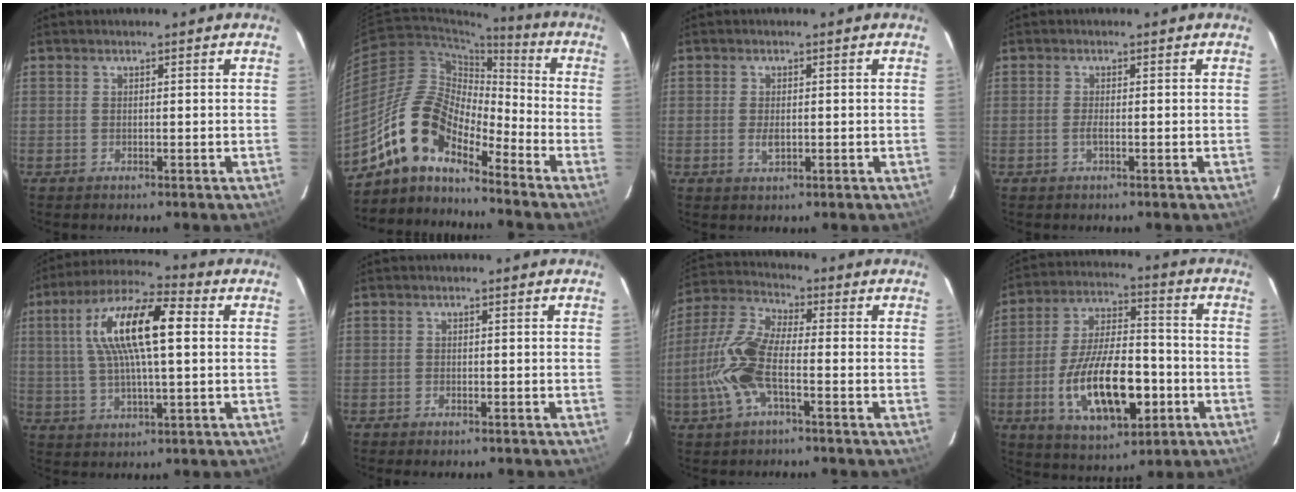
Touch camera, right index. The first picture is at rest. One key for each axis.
{"total": 13.4, "fx": -10.3, "fy": 5.0, "fz": 7.0, "tx": -0.122, "ty": 0.014, "tz": -0.209}
{"total": 2.3, "fx": -0.4, "fy": 1.3, "fz": 1.9, "tx": -0.034, "ty": -0.003, "tz": -0.005}
{"total": 0.9, "fx": -0.4, "fy": 0.1, "fz": 0.8, "tx": -0.017, "ty": -0.002, "tz": -0.007}
{"total": 15.4, "fx": 3.2, "fy": 4.2, "fz": 14.5, "tx": -0.275, "ty": 0.025, "tz": 0.052}
{"total": 1.5, "fx": -1.2, "fy": 0.6, "fz": 0.6, "tx": -0.015, "ty": -0.001, "tz": -0.021}
{"total": 11.7, "fx": -3.3, "fy": 3.8, "fz": 10.6, "tx": -0.245, "ty": 0.005, "tz": -0.071}
{"total": 18.2, "fx": -5.6, "fy": 8.1, "fz": 15.3, "tx": -0.301, "ty": -0.002, "tz": -0.081}